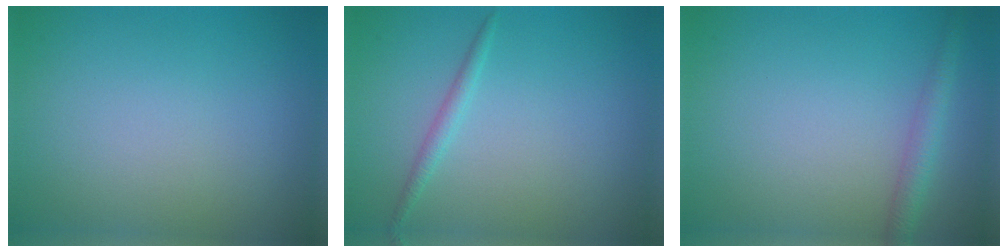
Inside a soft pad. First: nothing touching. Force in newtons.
{"total": 1.2, "press": 1.2, "slide": 0.1}
{"total": 2.0, "press": 2.0, "slide": 0.1}